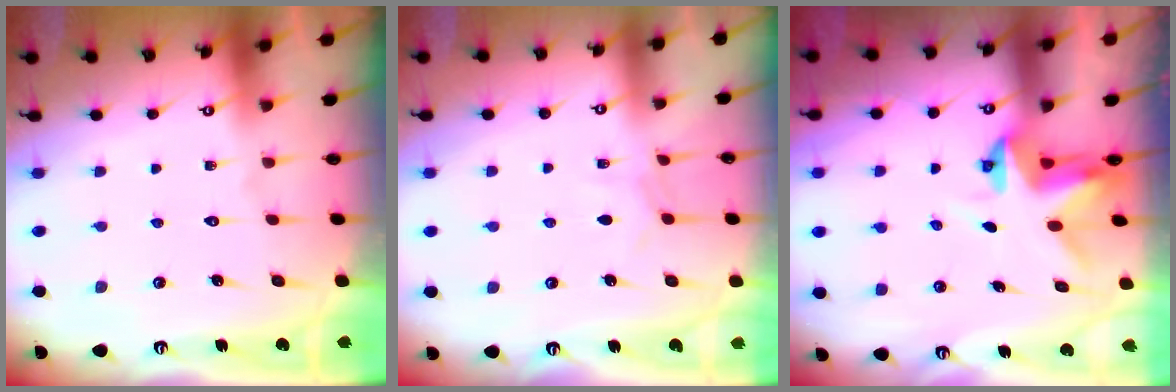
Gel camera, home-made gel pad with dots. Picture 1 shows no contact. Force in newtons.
{"total": 3.6, "press": 3.6, "slide": 0.4}
{"total": 3.9, "press": 3.9, "slide": 0.2}